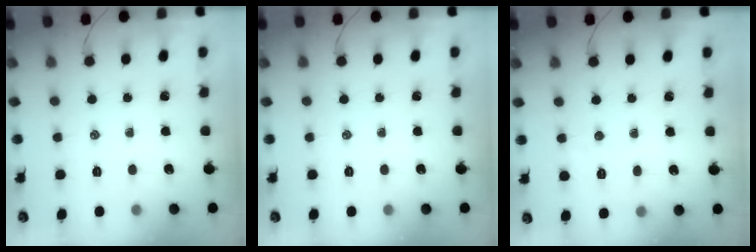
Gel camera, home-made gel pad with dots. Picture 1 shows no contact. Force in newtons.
{"total": 0.0}
{"total": 3.9, "press": 3.8, "slide": 1.1}